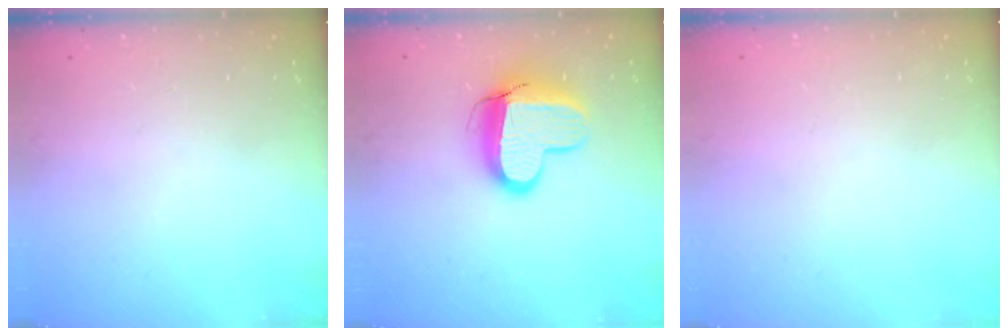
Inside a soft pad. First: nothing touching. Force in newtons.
{"total": 12.8, "press": 12.8, "slide": 1.3}
{"total": 0.6, "press": 0.6, "slide": 0.2}